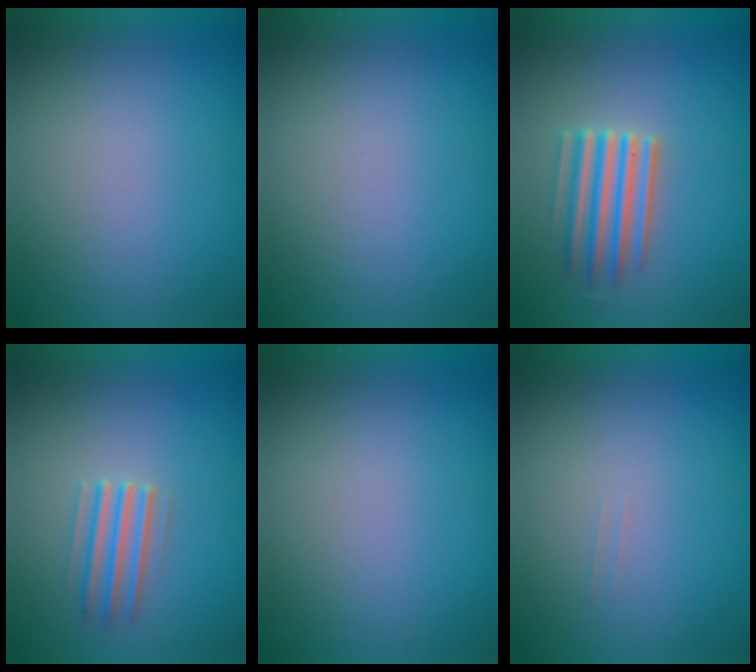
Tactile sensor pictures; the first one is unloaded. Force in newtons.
{"total": 0.0}
{"total": 4.7}
{"total": 2.8}
{"total": 0.0}
{"total": 1.2}